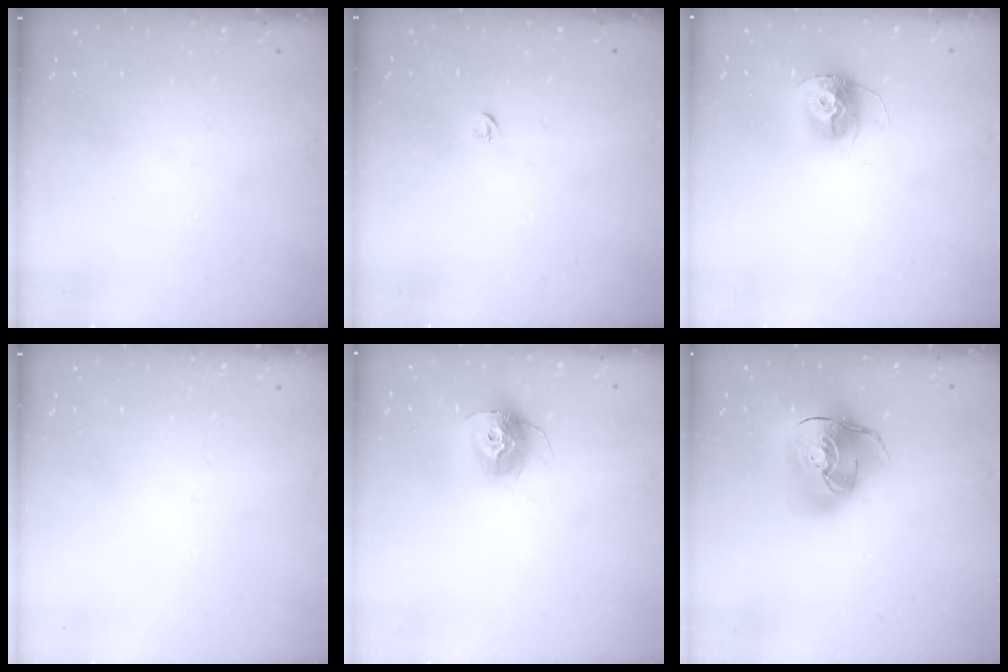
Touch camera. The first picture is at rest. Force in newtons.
{"total": 2.7, "press": 2.6, "slide": 0.6}
{"total": 11.8, "press": 11.8, "slide": 0.9}
{"total": 0.0}
{"total": 11.8, "press": 11.8, "slide": 0.9}
{"total": 17.1, "press": 16.8, "slide": 2.9}